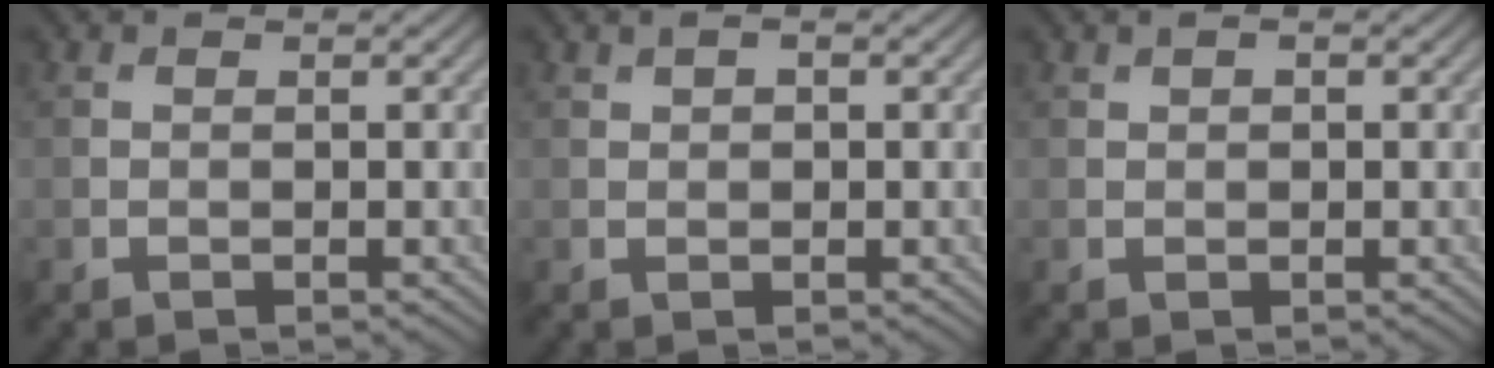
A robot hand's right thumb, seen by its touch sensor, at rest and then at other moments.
{"total": 1.1, "force": [0.5, 0.7, 0.8], "torque": [-0.014, 0.003, 0.010]}
{"total": 0.8, "force": [0.4, 0.5, 0.6], "torque": [-0.009, 0.002, 0.007]}